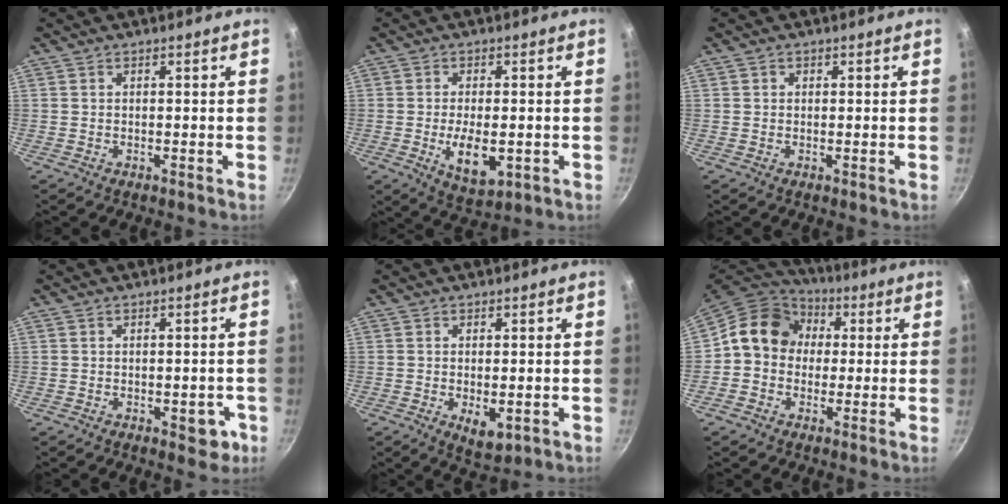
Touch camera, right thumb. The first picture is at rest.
{"total": 8.2, "force": [-1.6, 4.0, 7.0], "torque": [-0.112, -0.006, -0.015]}
{"total": 0.8, "force": [0.2, 0.7, 0.2], "torque": [0.001, 0.001, 0.001]}
{"total": 4.1, "force": [-1.4, 2.4, 3.1], "torque": [-0.014, 0.011, -0.012]}
{"total": 5.0, "force": [-1.2, 2.5, 4.2], "torque": [-0.058, -0.010, -0.009]}
{"total": 12.9, "force": [1.3, 11.1, 6.4], "torque": [-0.071, 0.032, 0.000]}